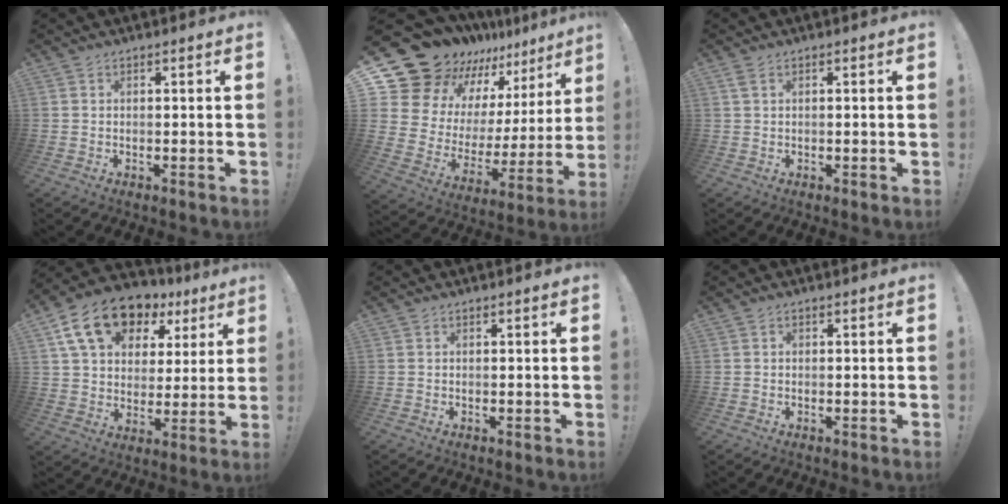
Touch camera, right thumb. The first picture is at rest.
{"total": 16.6, "force": [13.6, 7.9, 5.5], "torque": [-0.096, -0.121, 0.264]}
{"total": 1.7, "force": [0.9, 0.2, 1.4], "torque": [-0.031, 0.002, 0.016]}
{"total": 17.6, "force": [9.6, 11.2, 9.6], "torque": [-0.163, -0.040, 0.178]}
{"total": 0.0}
{"total": 0.5, "force": [-0.1, 0.5, 0.0], "torque": [-0.001, 0.004, -0.003]}